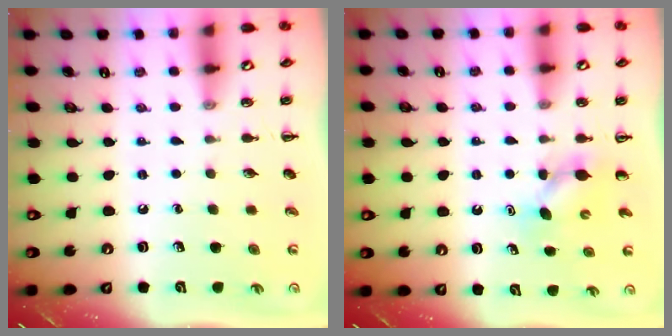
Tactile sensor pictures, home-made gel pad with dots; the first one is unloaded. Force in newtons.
{"total": 4.1, "press": 4.0, "slide": 1.0}